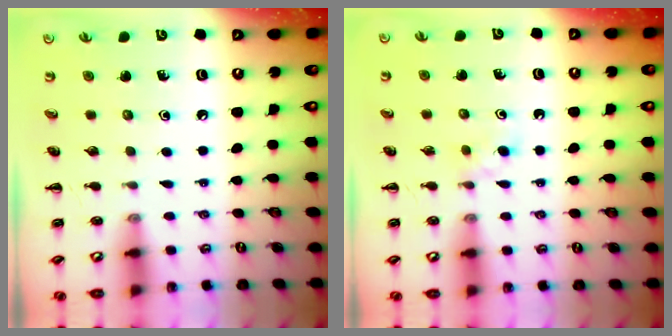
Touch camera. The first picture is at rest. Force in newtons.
{"total": 2.7, "press": 2.5, "slide": 1.1}